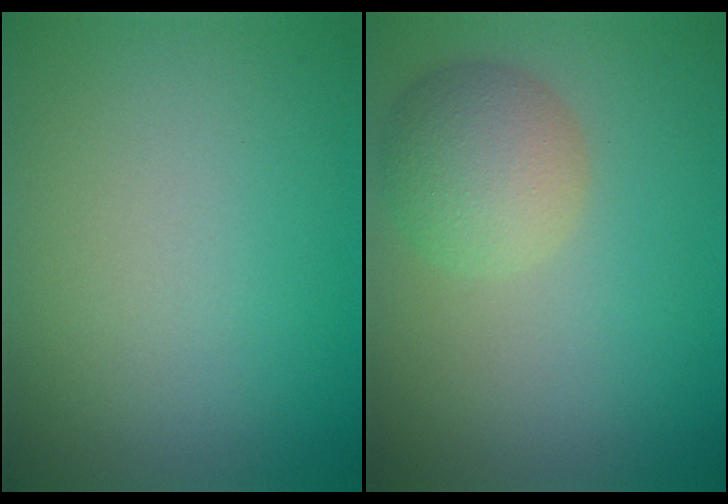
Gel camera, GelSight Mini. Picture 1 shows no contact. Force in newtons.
{"total": 4.2, "press": 4.2, "slide": 0.2}